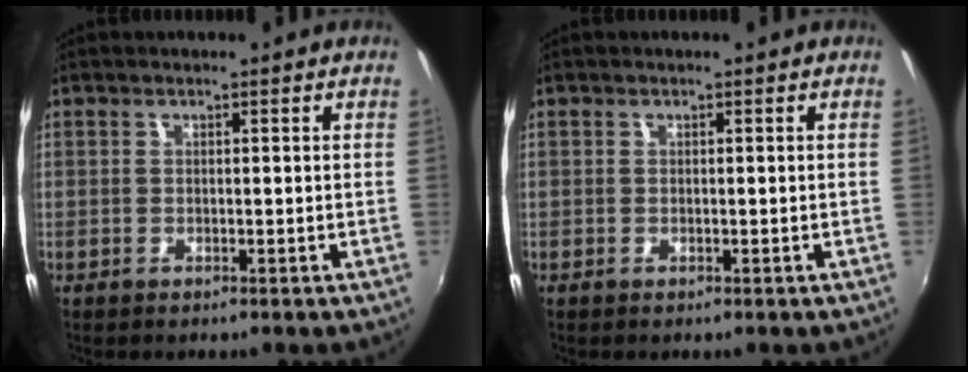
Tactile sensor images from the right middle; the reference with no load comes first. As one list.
[{"total": 0.0}]